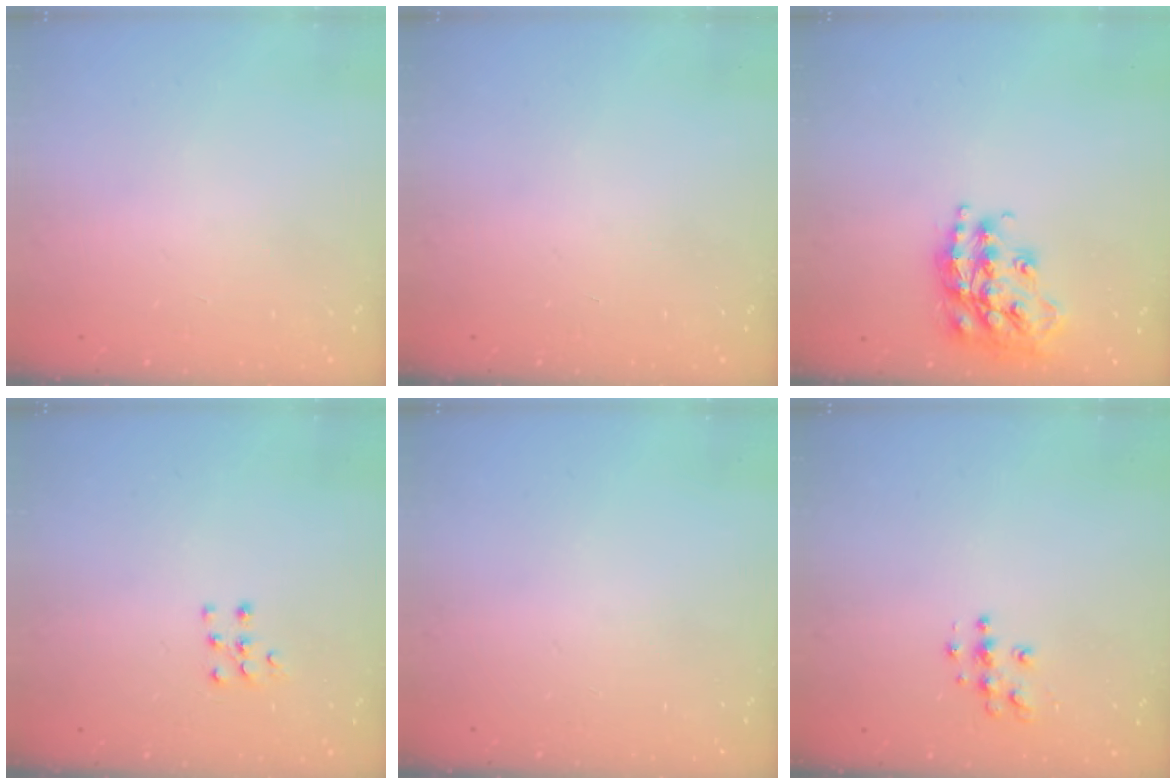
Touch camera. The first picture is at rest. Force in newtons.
{"total": 0.0}
{"total": 18.4, "press": 18.4, "slide": 1.2}
{"total": 6.1, "press": 6.0, "slide": 0.5}
{"total": 0.0}
{"total": 5.8, "press": 5.8, "slide": 0.2}